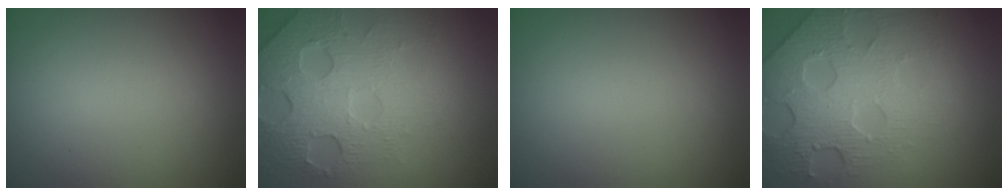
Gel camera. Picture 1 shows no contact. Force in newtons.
{"total": 7.5, "press": 5.2, "slide": 5.4}
{"total": 0.0}
{"total": 7.1, "press": 5.5, "slide": 4.5}